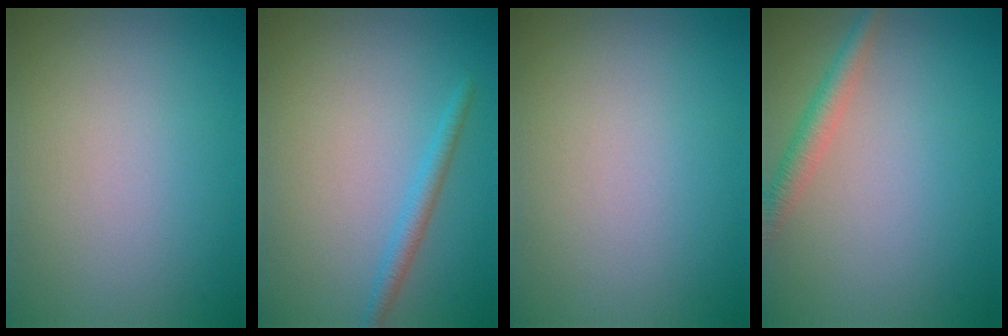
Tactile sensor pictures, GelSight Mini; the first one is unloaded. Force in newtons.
{"total": 1.8, "press": 1.8, "slide": 0.1}
{"total": 0.0}
{"total": 2.4, "press": 2.4, "slide": 0.0}